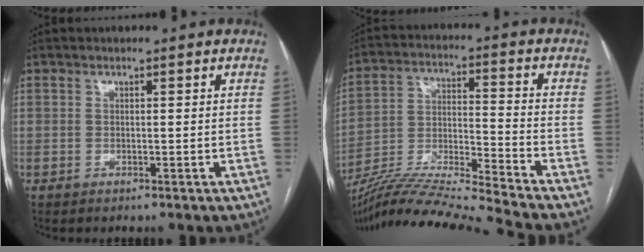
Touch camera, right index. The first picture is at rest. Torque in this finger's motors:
{"motor_torque": [0.54, -1.23, 0.03, 0.01]}